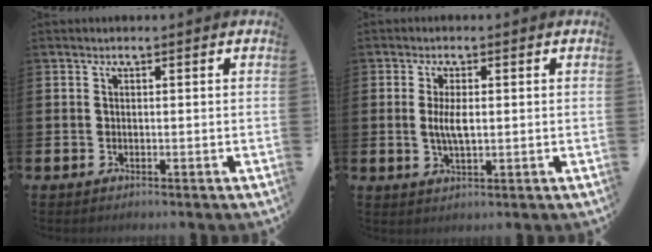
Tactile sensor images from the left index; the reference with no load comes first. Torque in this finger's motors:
{"motor_torque": [0.86, 0.24, 0.09, 0.14]}